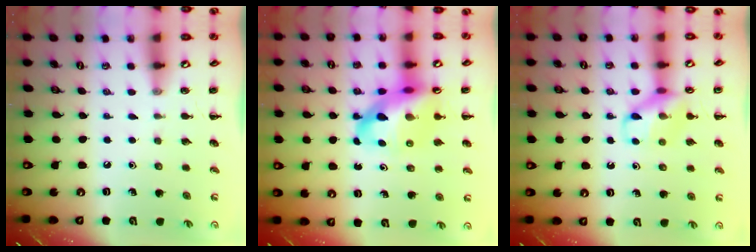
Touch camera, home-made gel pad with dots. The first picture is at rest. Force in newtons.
{"total": 13.8, "press": 13.3, "slide": 3.5}
{"total": 12.7, "press": 12.6, "slide": 1.1}